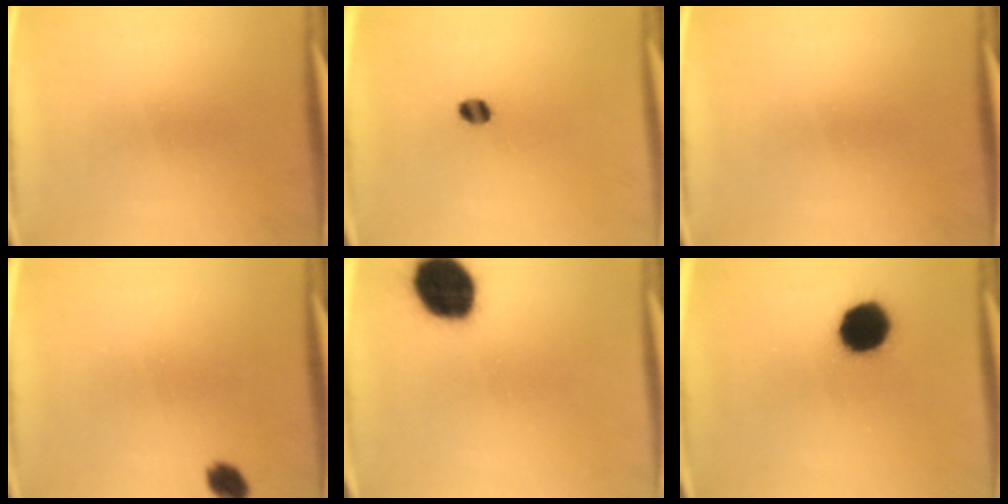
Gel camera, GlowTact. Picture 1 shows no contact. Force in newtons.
{"total": 2.8}
{"total": 0.0}
{"total": 2.9}
{"total": 15.8}
{"total": 12.6}